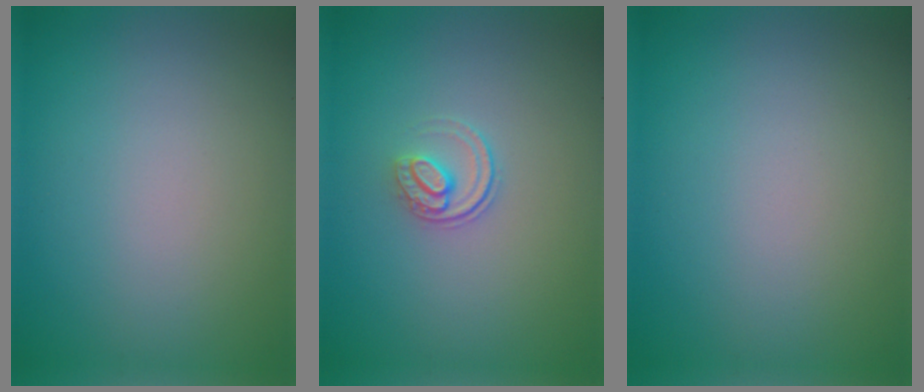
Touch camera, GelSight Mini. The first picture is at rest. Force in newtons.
{"total": 1.5, "press": 1.1, "slide": 1.1}
{"total": 0.0}